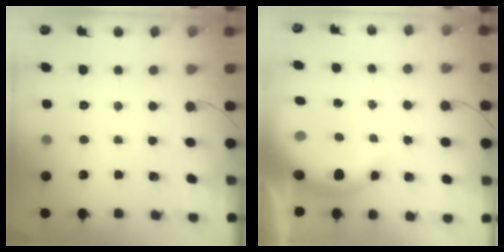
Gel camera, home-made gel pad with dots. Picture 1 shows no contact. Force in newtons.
{"total": 8.8, "press": 8.7, "slide": 1.1}